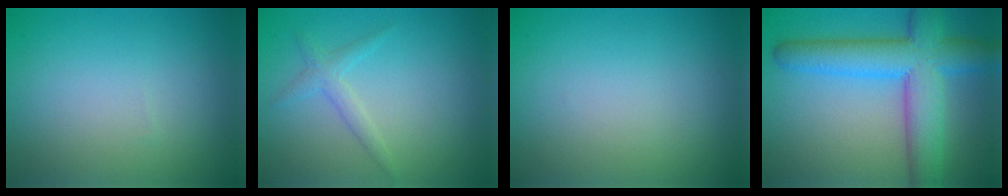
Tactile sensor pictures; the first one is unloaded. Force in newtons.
{"total": 1.6, "press": 1.6, "slide": 0.1}
{"total": 0.0}
{"total": 9.2, "press": 9.2, "slide": 0.2}